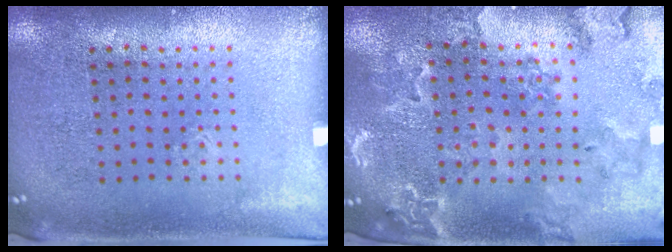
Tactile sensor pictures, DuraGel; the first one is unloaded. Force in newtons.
{"total": 1.9, "press": 1.9, "slide": 0.2}